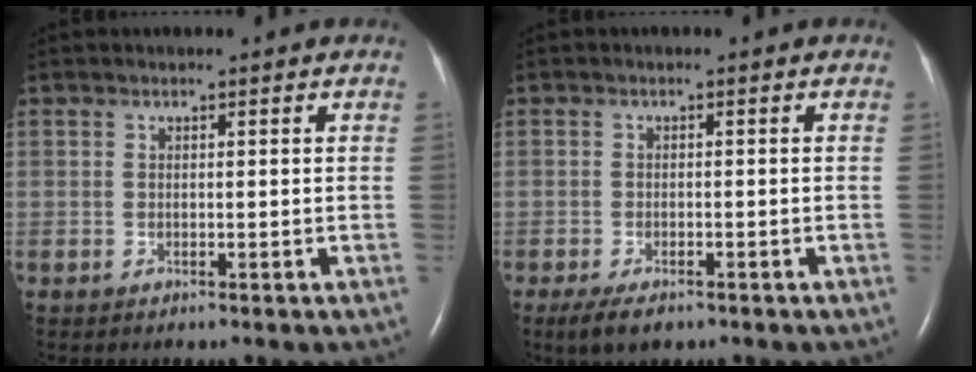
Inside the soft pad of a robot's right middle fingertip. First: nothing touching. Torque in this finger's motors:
{"motor_torque": [0.44, -0.36, 0.03, 0.05]}